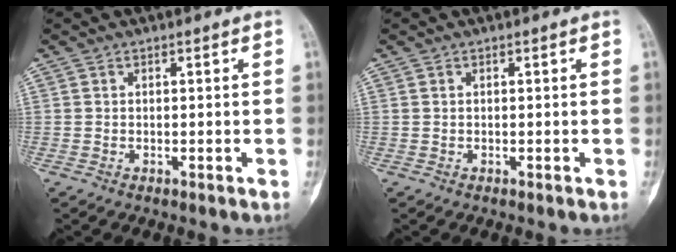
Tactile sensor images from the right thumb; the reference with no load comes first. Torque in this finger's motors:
{"motor_torque": [0.00, 0.00, 0.02, 0.00, 0.00]}